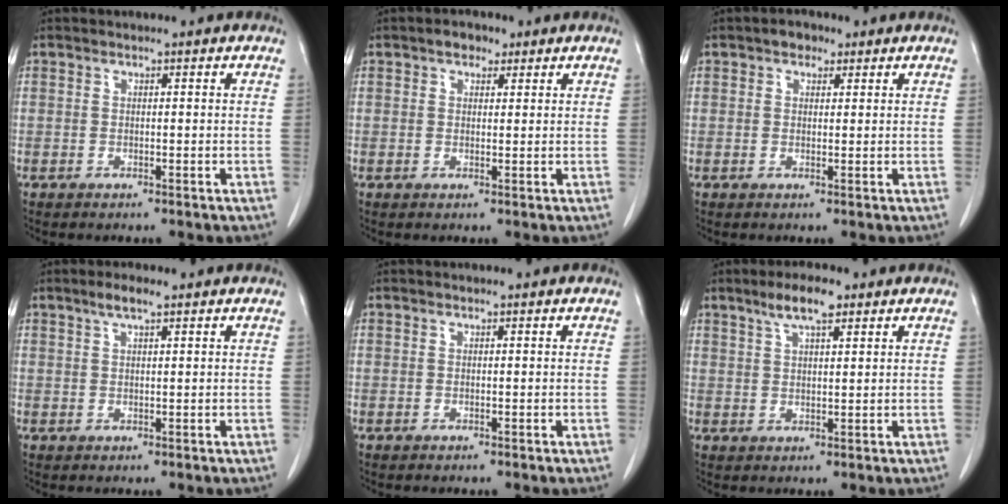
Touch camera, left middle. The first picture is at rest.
{"total": 2.4, "force": [1.5, 1.5, 1.1], "torque": [-0.018, 0.009, 0.020]}
{"total": 2.2, "force": [1.3, 1.4, 1.0], "torque": [-0.015, 0.008, 0.017]}
{"total": 2.6, "force": [1.7, 0.4, 1.9], "torque": [-0.040, 0.006, 0.032]}
{"total": 0.0}
{"total": 5.3, "force": [3.5, 1.2, 3.8], "torque": [-0.073, 0.008, 0.060]}